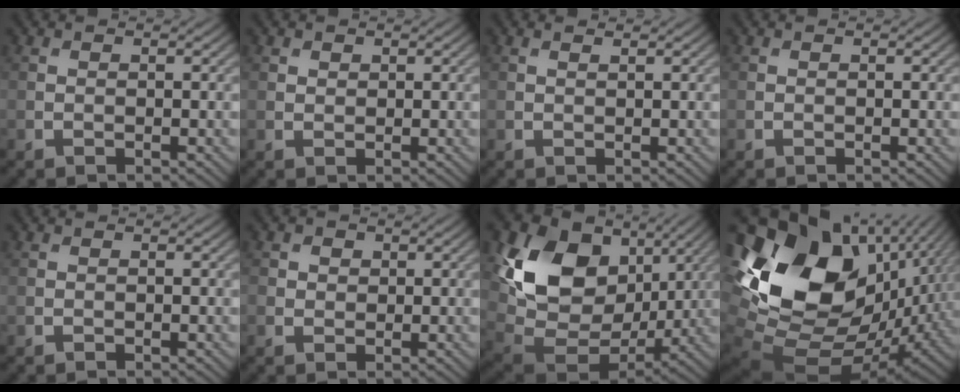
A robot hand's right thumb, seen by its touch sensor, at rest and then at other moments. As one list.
[{"total": 0.9, "force": [0.7, 0.6, 0.2], "torque": [-0.002, -0.002, 0.012]}, {"total": 0.8, "force": [0.6, 0.1, 0.5], "torque": [-0.012, 0.001, 0.010]}, {"total": 0.0}, {"total": 0.0}, {"total": 1.6, "force": [0.5, 1.5, 0.5], "torque": [-0.007, -0.002, 0.007]}, {"total": 16.6, "force": [5.2, 11.9, 10.3], "torque": [-0.226, 0.009, 0.107]}, {"total": 20.9, "force": [3.6, 14.4, 14.7], "torque": [-0.299, -0.012, 0.097]}]